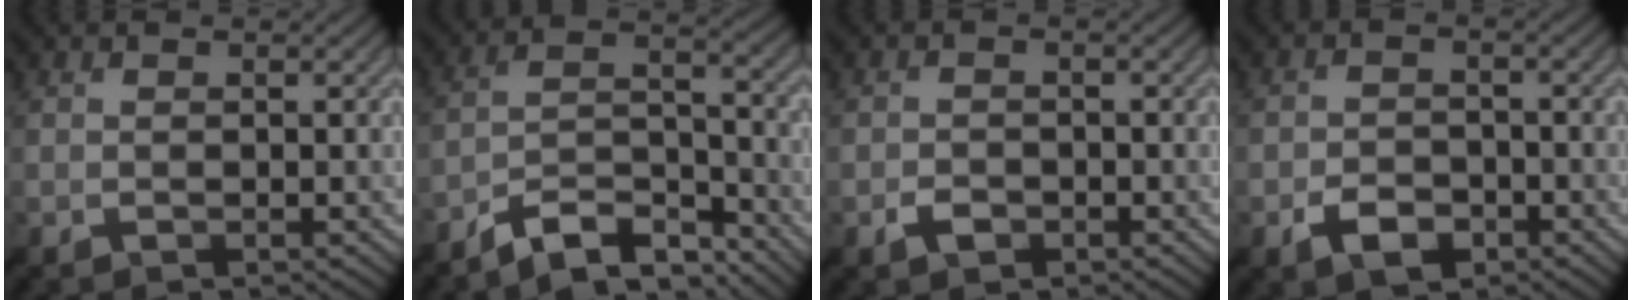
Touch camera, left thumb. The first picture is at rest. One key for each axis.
{"total": 8.9, "fx": -7.7, "fy": 2.1, "fz": 4.0, "tx": -0.067, "ty": 0.008, "tz": -0.149}
{"total": 1.8, "fx": -1.2, "fy": 1.2, "fz": 0.7, "tx": -0.010, "ty": -0.003, "tz": -0.024}
{"total": 3.7, "fx": -2.2, "fy": 2.3, "fz": 1.9, "tx": -0.032, "ty": -0.005, "tz": -0.043}